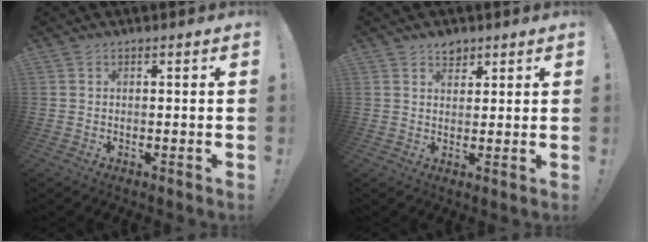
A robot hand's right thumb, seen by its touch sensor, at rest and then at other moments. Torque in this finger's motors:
{"motor_torque": [-0.22, -0.02, -0.19, 0.02, -0.03]}